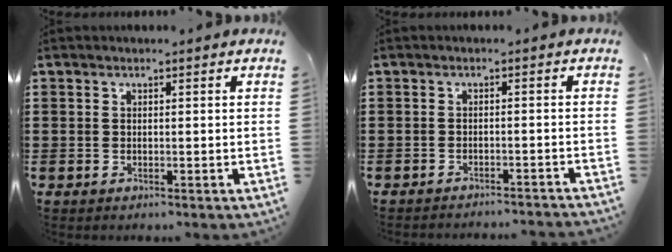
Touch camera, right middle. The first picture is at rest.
{"total": 1.8, "force": [-1.8, -0.2, 0.2], "torque": [-0.004, 0.004, -0.036]}